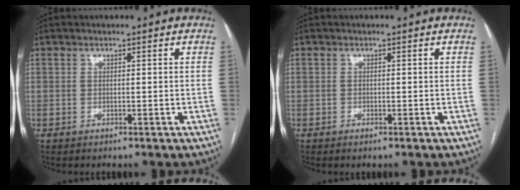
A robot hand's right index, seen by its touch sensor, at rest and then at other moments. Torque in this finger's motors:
{"motor_torque": [0.15, 0.10, -0.02, -0.01]}